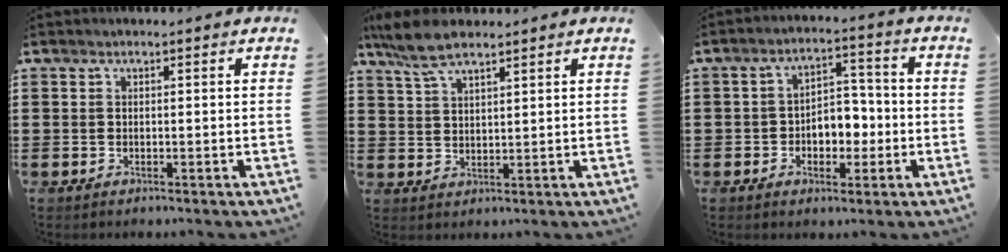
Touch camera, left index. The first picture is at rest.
{"total": 6.0, "force": [4.4, 1.8, 3.6], "torque": [-0.081, 0.002, 0.082]}
{"total": 5.2, "force": [-1.3, 3.7, 3.4], "torque": [-0.053, 0.005, -0.032]}